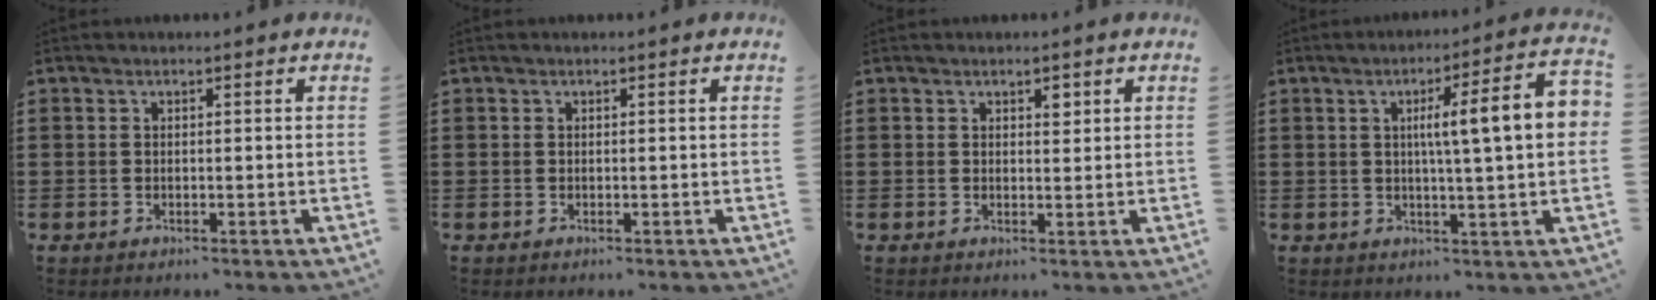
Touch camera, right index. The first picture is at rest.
{"total": 0.0}
{"total": 1.4, "force": [0.8, 0.8, 0.8], "torque": [-0.001, -0.002, 0.011]}
{"total": 9.7, "force": [1.3, 0.7, 9.6], "torque": [-0.159, -0.005, 0.012]}